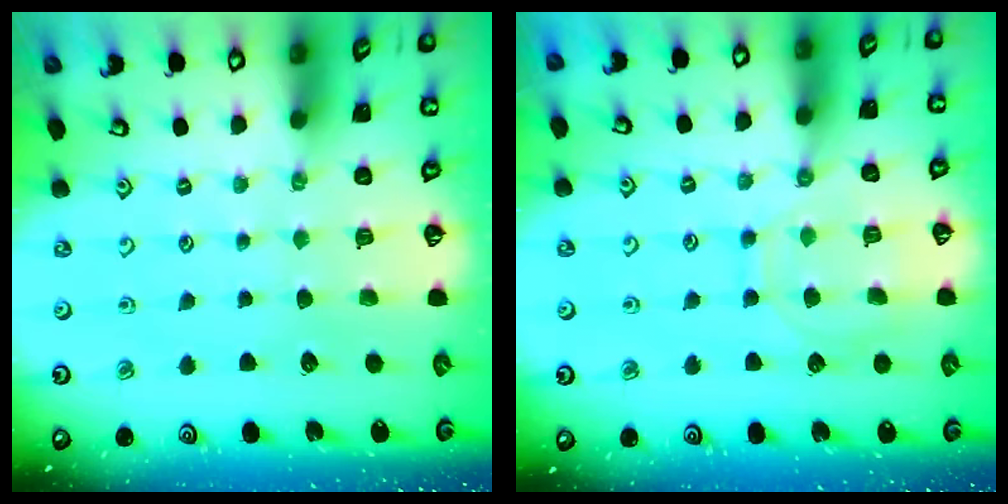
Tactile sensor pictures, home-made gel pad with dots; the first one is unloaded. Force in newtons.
{"total": 9.1, "press": 9.1, "slide": 1.0}